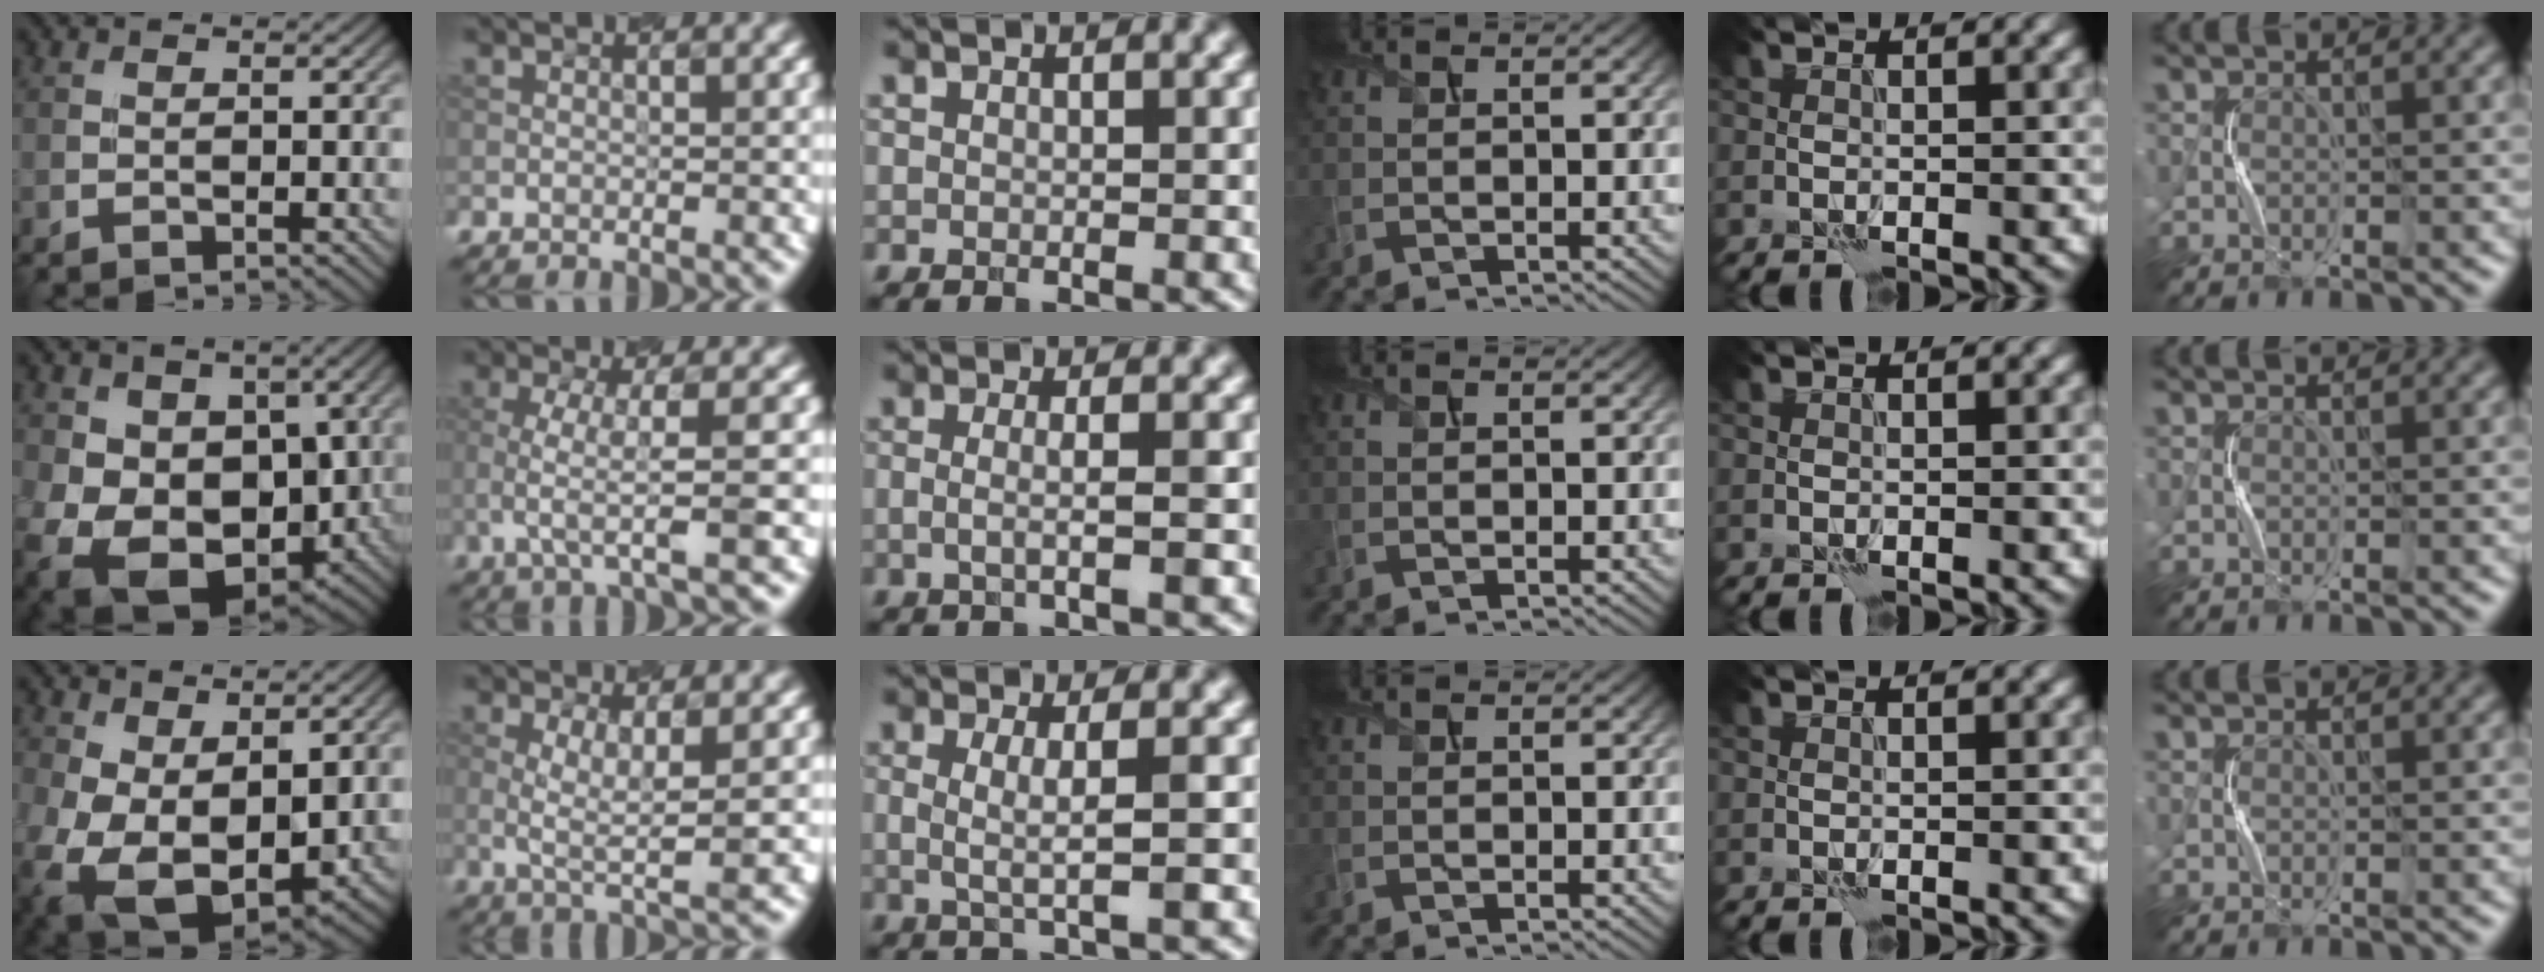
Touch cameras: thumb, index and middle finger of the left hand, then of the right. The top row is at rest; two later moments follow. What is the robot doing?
{"motion": "squeeze", "object": "sponge"}